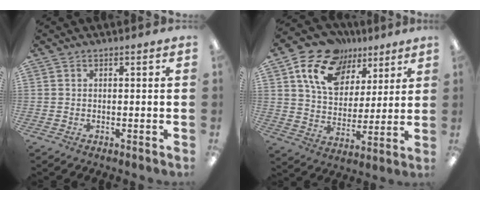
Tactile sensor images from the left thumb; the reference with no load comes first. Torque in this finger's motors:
{"motor_torque": [0.64, 0.68, 1.39, -1.39, 0.28]}